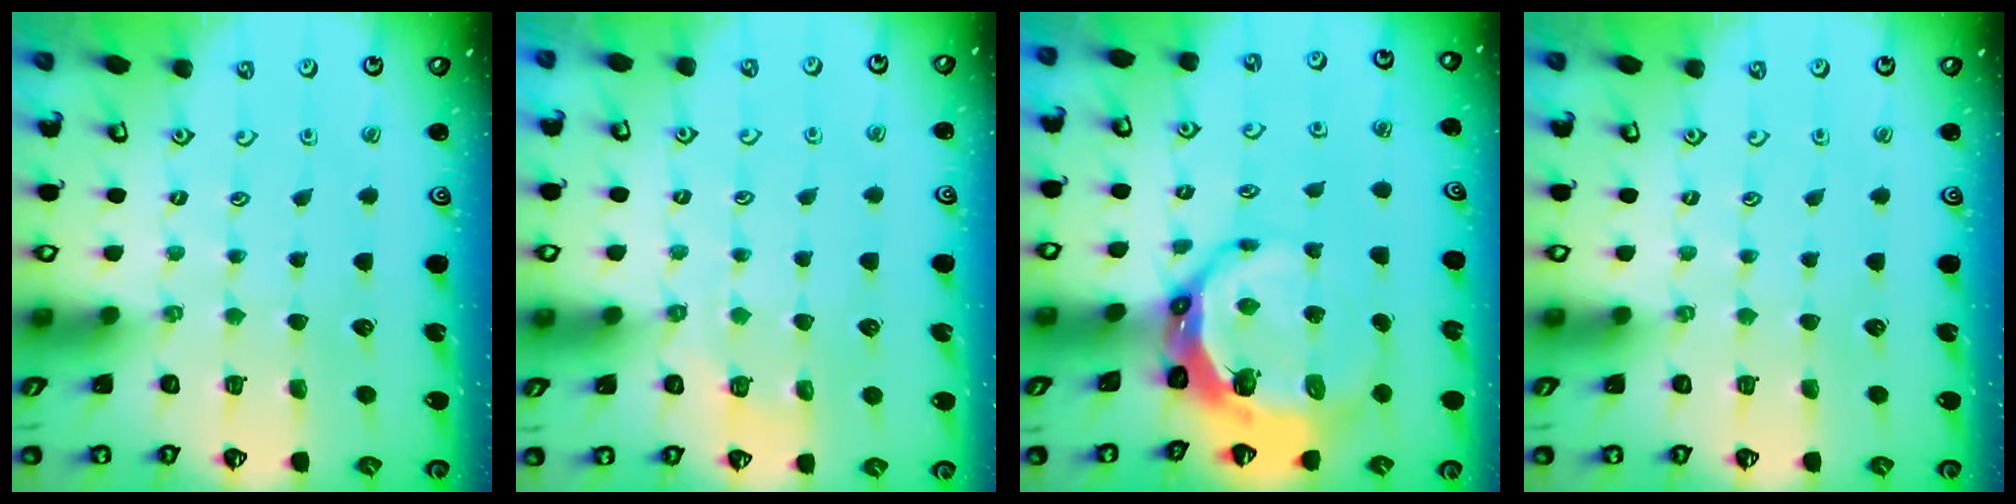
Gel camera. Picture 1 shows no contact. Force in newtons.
{"total": 3.0, "press": 2.6, "slide": 1.5}
{"total": 10.9, "press": 9.7, "slide": 5.0}
{"total": 0.0}